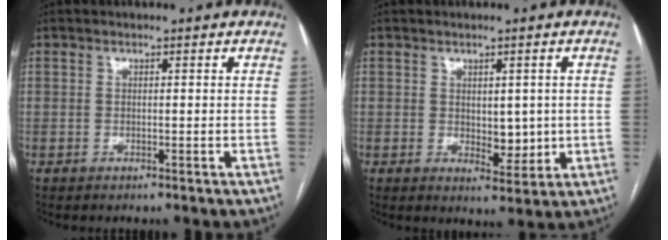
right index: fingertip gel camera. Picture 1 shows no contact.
{"total": 4.3, "force": [0.1, 2.5, 3.6], "torque": [-0.045, -0.006, 0.012]}